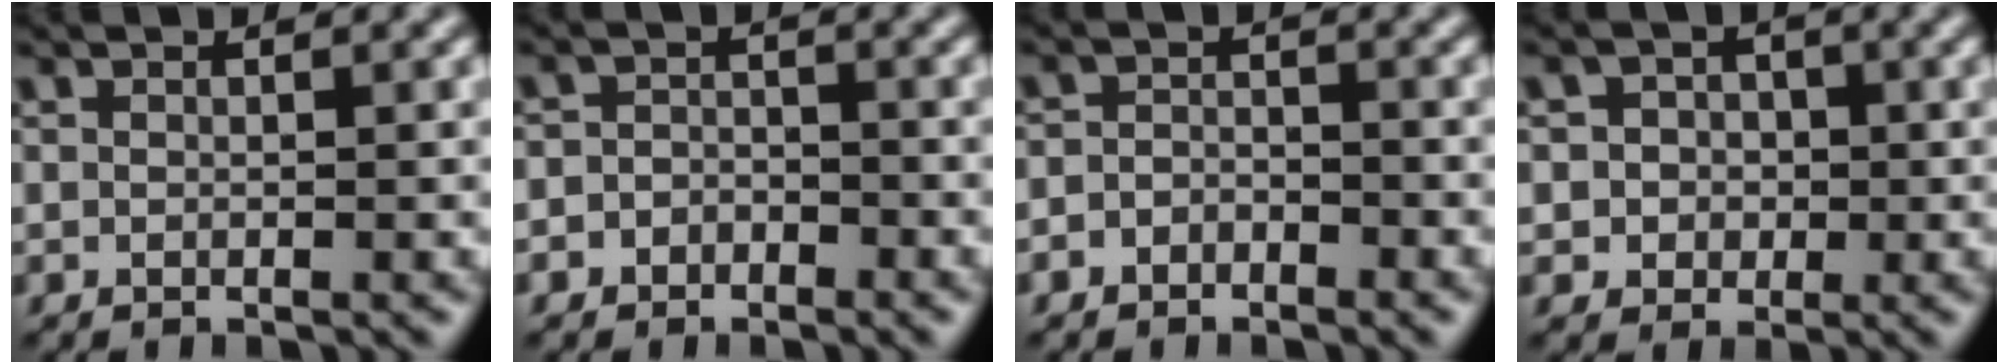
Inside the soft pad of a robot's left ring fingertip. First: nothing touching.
{"total": 2.1, "force": [-1.2, 1.7, 0.5], "torque": [0.020, 0.006, -0.035]}
{"total": 1.9, "force": [-1.3, 1.2, 0.6], "torque": [-0.006, 0.004, -0.031]}
{"total": 3.4, "force": [0.2, 3.3, 1.0], "torque": [-0.001, 0.007, -0.007]}